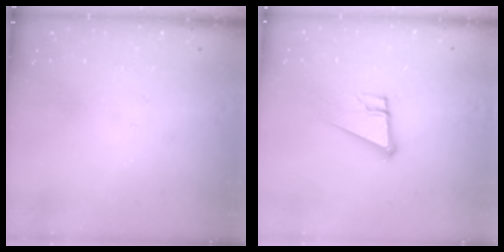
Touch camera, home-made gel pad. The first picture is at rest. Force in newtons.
{"total": 10.6, "press": 10.1, "slide": 3.3}